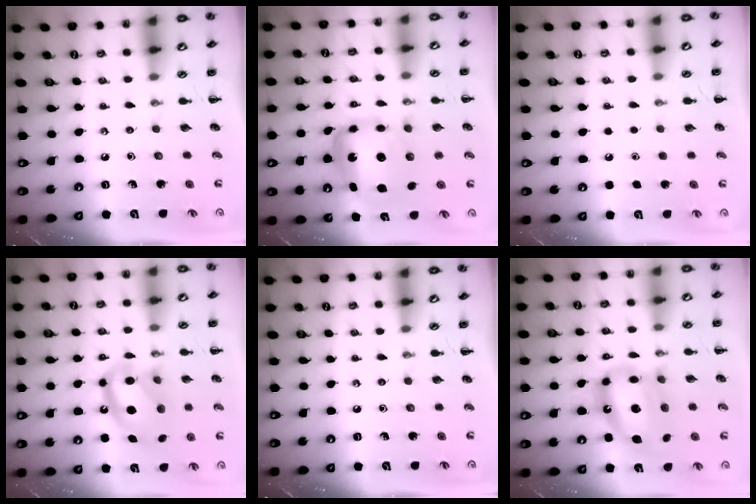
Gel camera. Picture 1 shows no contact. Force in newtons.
{"total": 6.8, "press": 6.6, "slide": 1.9}
{"total": 1.8, "press": 1.8, "slide": 0.1}
{"total": 15.2, "press": 14.8, "slide": 3.4}
{"total": 0.0}
{"total": 15.0, "press": 14.4, "slide": 4.2}